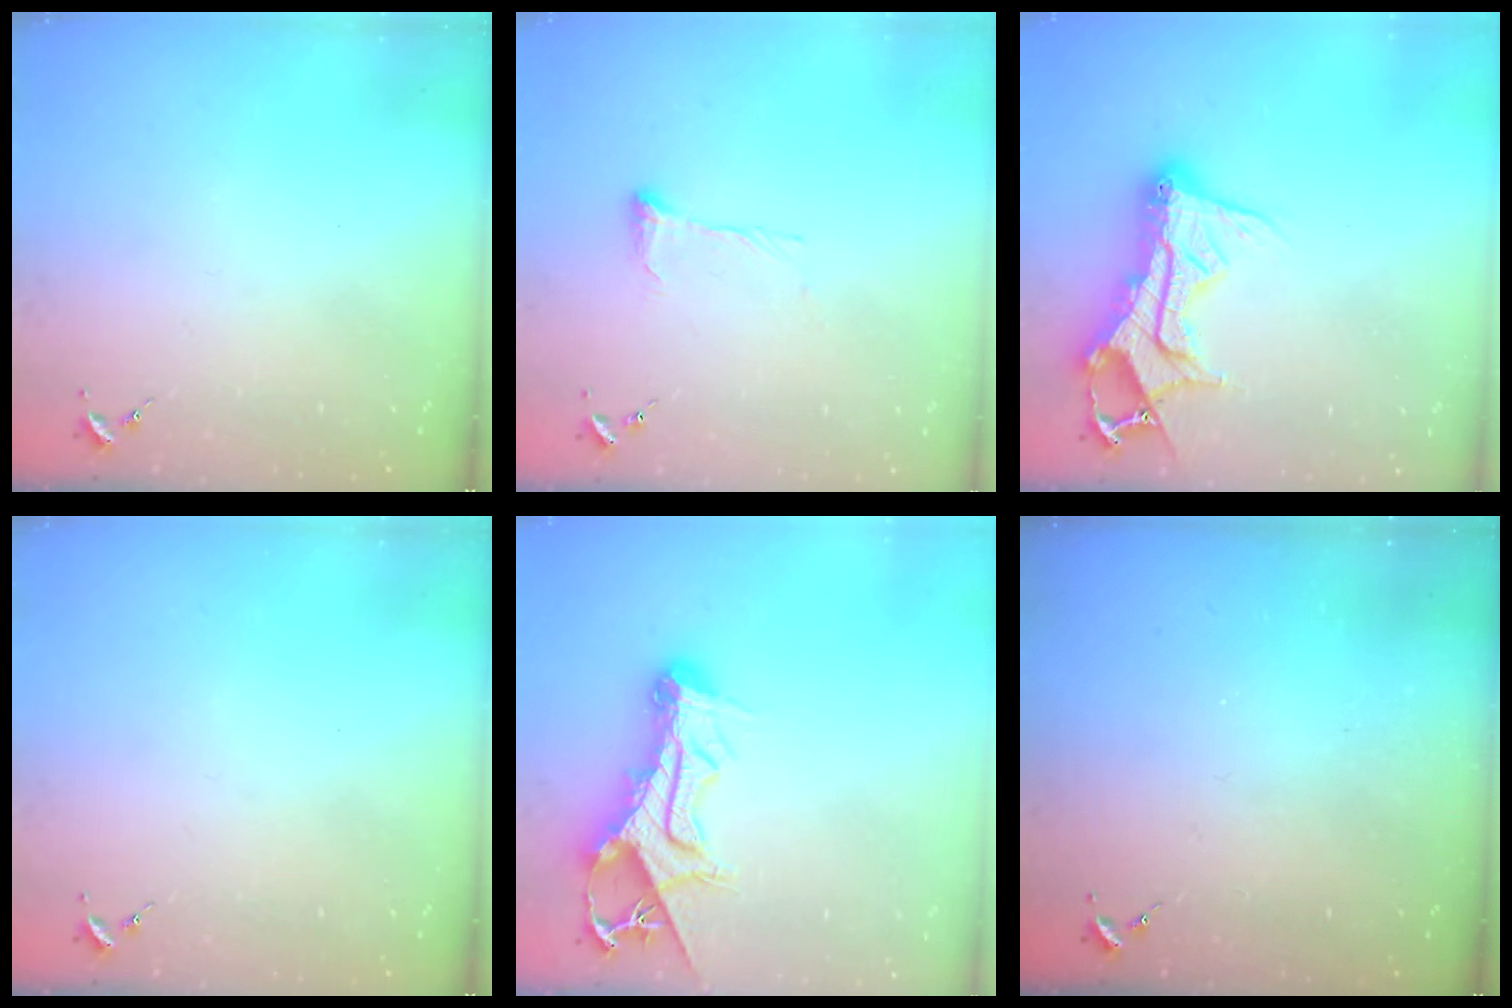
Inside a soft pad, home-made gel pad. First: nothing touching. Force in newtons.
{"total": 8.7, "press": 8.7, "slide": 0.3}
{"total": 17.1, "press": 17.1, "slide": 1.5}
{"total": 0.0}
{"total": 14.1, "press": 14.0, "slide": 1.6}
{"total": 0.0}